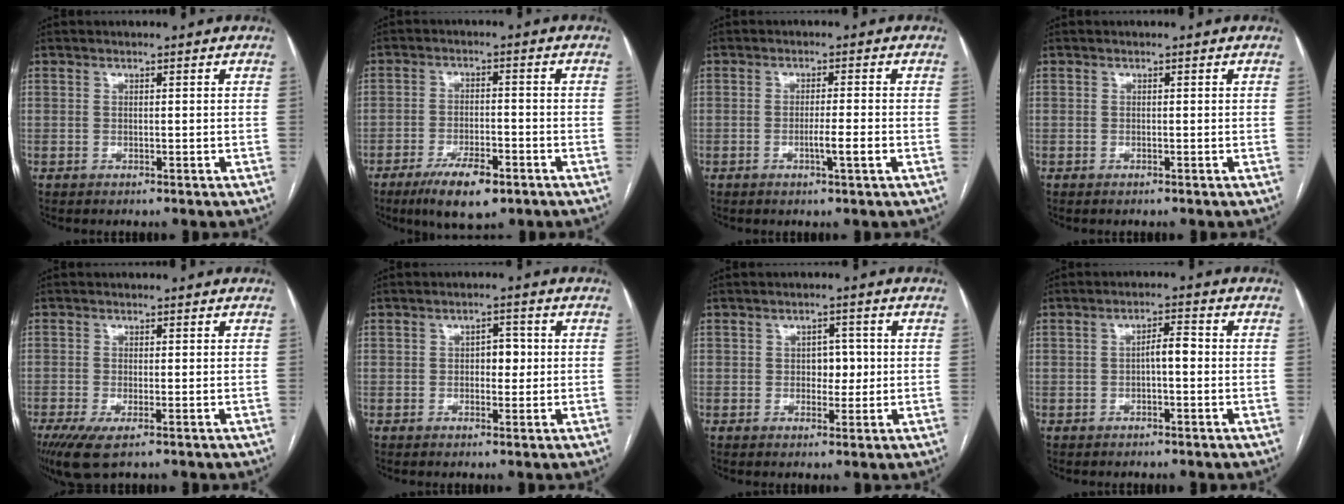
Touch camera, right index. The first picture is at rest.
{"total": 8.3, "force": [-5.1, 2.5, 6.1], "torque": [-0.109, -0.009, -0.081]}
{"total": 3.3, "force": [-1.1, -0.2, 3.1], "torque": [-0.052, -0.004, -0.019]}
{"total": 0.0}
{"total": 5.4, "force": [-3.0, 1.3, 4.3], "torque": [-0.080, -0.017, -0.050]}
{"total": 2.9, "force": [0.1, 1.7, 2.3], "torque": [-0.029, 0.009, 0.001]}
{"total": 3.3, "force": [0.1, 2.2, 2.5], "torque": [-0.027, 0.007, 0.003]}
{"total": 3.0, "force": [-0.4, 0.8, 2.9], "torque": [-0.045, 0.010, -0.006]}